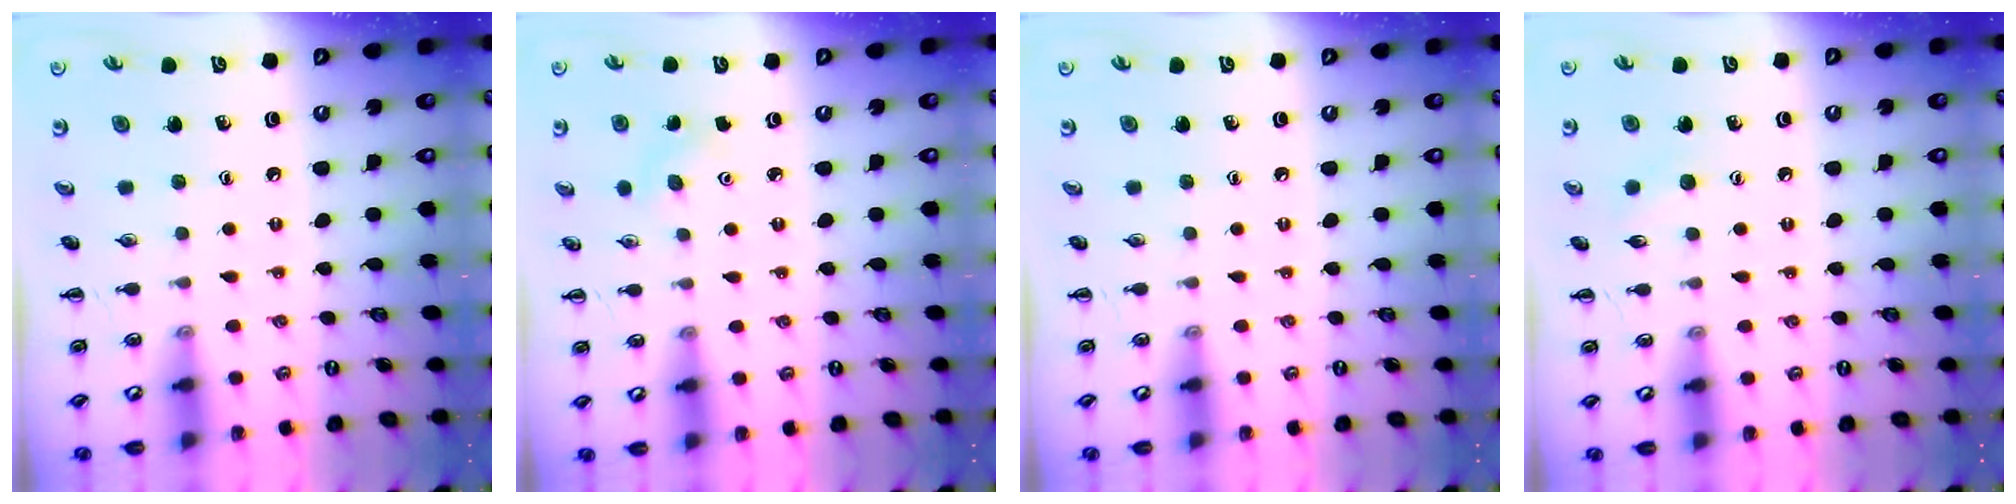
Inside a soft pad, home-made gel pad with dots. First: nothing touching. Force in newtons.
{"total": 4.1, "press": 3.9, "slide": 1.2}
{"total": 0.0}
{"total": 4.8, "press": 4.6, "slide": 1.2}